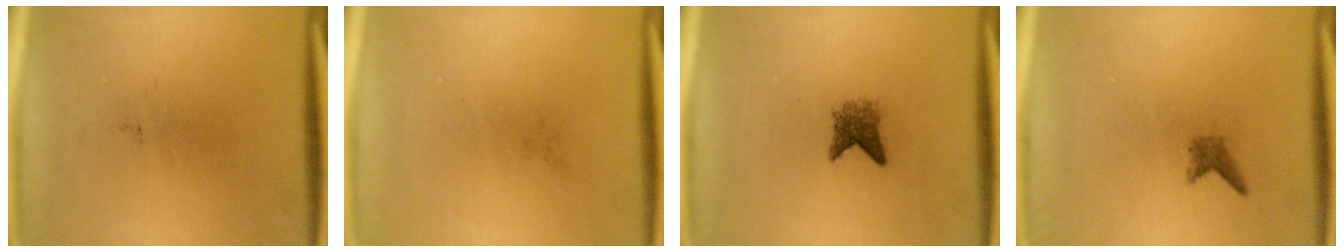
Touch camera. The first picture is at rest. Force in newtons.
{"total": 0.0}
{"total": 2.6}
{"total": 1.2}